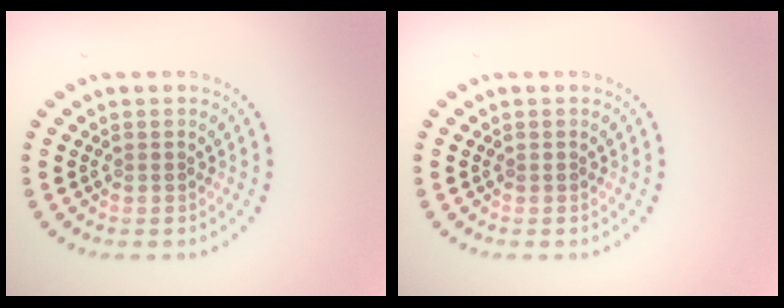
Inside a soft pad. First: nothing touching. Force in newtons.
{"total": 0.0}